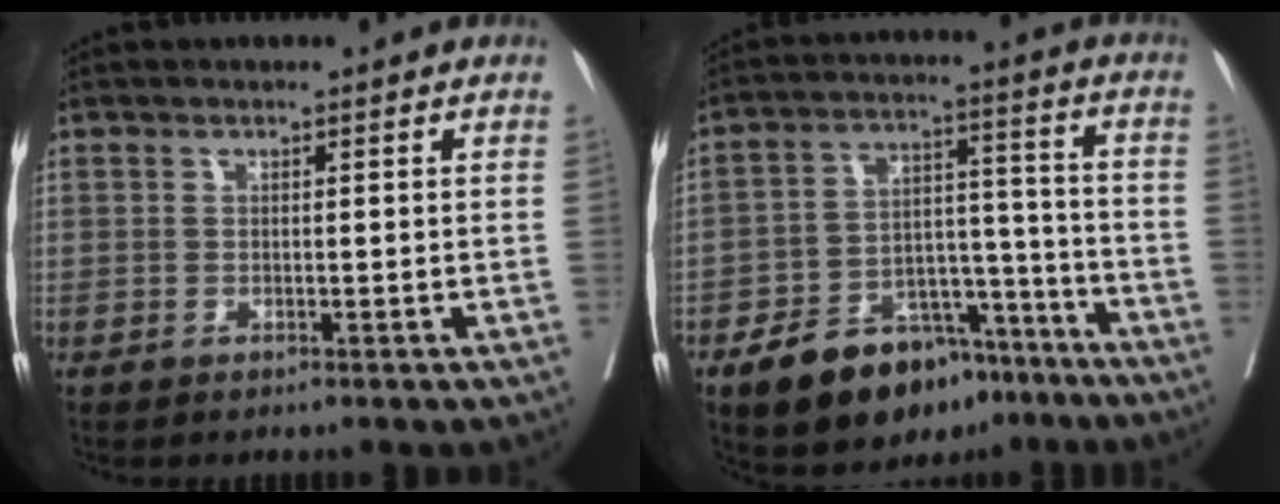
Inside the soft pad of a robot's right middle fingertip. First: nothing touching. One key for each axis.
{"total": 13.4, "fx": -9.3, "fy": 6.8, "fz": 6.8, "tx": -0.100, "ty": 0.024, "tz": -0.145}